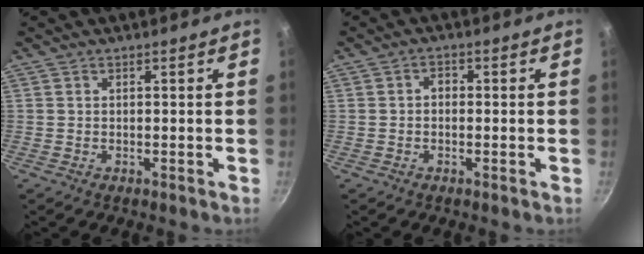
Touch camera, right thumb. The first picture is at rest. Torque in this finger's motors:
{"motor_torque": [-0.11, 0.58, 0.33, -0.10, 0.00]}